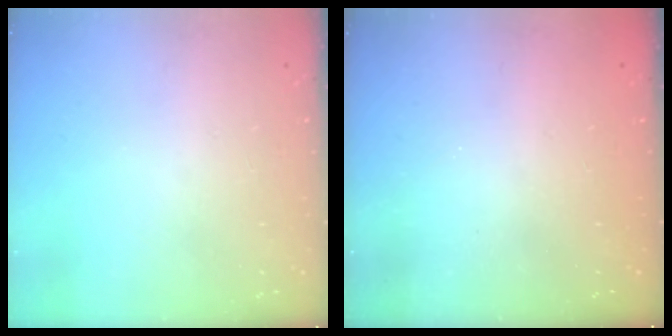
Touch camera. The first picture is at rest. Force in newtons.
{"total": 2.5, "press": 2.4, "slide": 0.8}